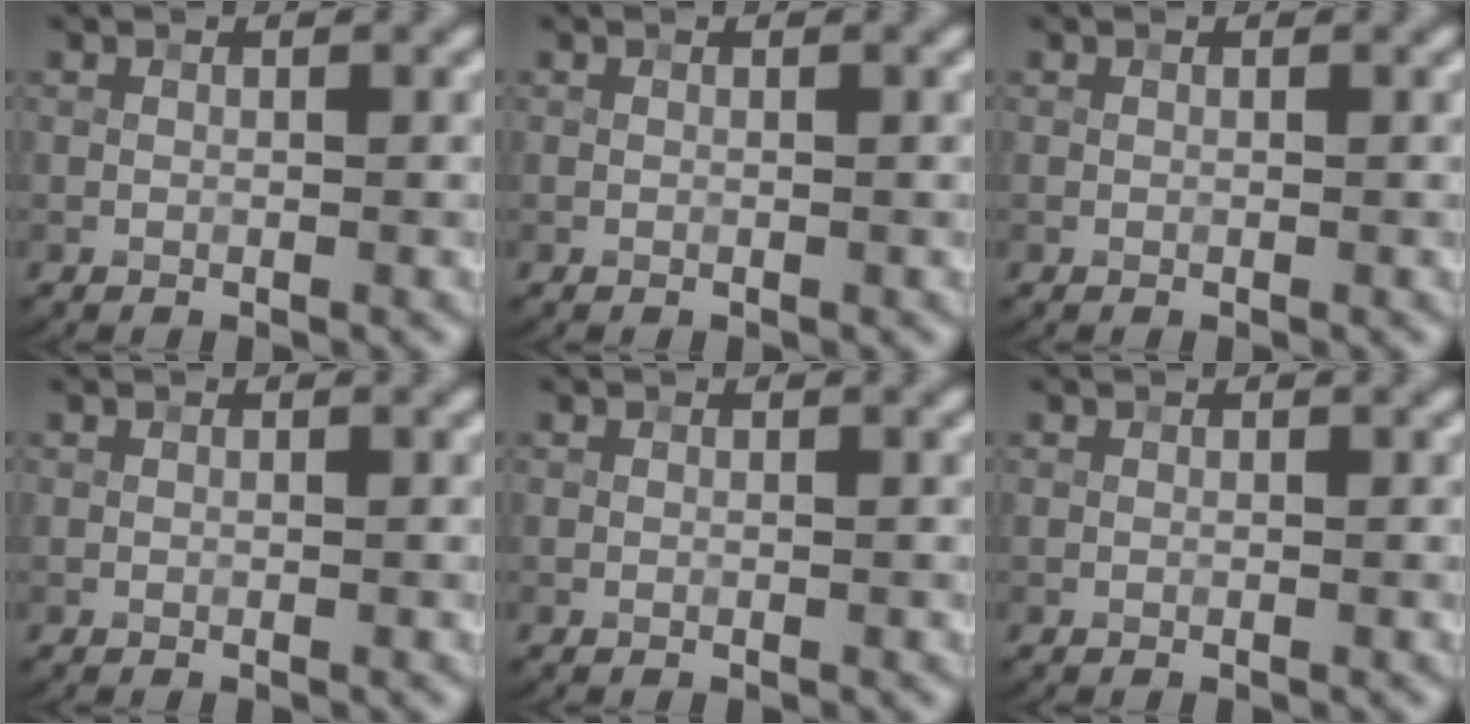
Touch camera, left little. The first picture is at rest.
{"total": 0.0}
{"total": 0.0}
{"total": 0.0}
{"total": 0.0}
{"total": 0.0}